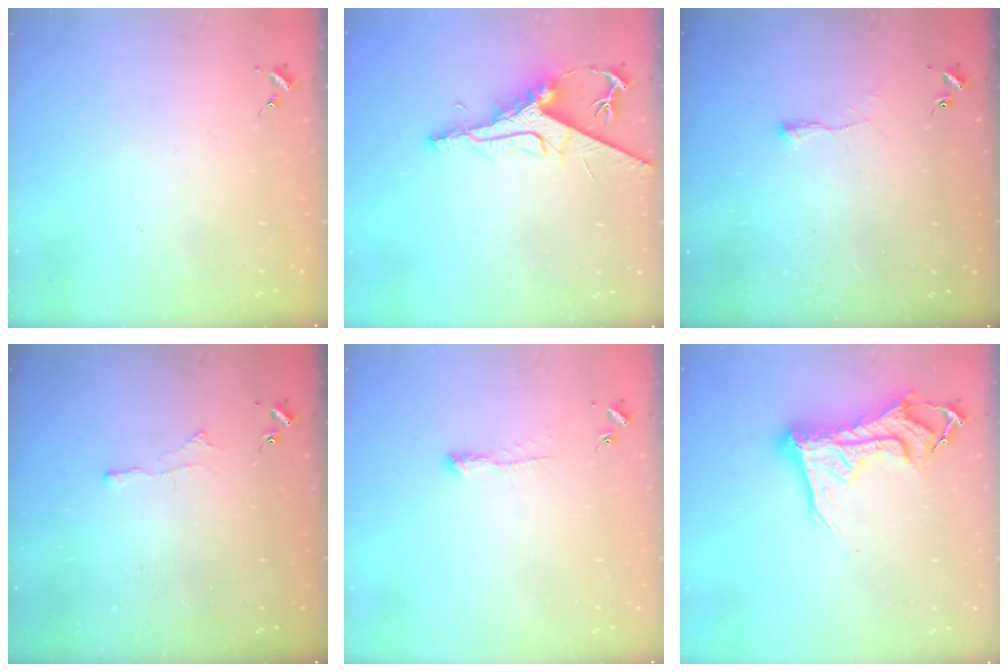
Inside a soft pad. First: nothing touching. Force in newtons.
{"total": 10.1, "press": 10.1, "slide": 1.1}
{"total": 3.5, "press": 3.5, "slide": 0.7}
{"total": 2.8, "press": 2.7, "slide": 0.5}
{"total": 4.1, "press": 4.1, "slide": 0.6}
{"total": 16.2, "press": 16.1, "slide": 1.7}